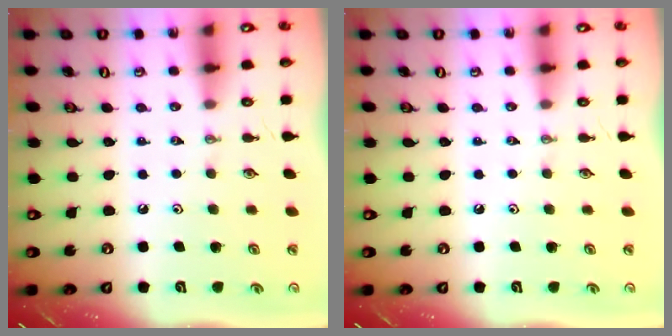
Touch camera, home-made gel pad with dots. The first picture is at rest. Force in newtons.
{"total": 0.0}